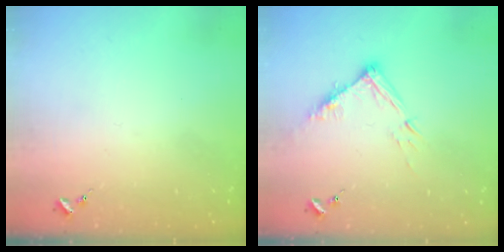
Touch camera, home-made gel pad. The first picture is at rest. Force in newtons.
{"total": 10.5, "press": 10.5, "slide": 0.8}